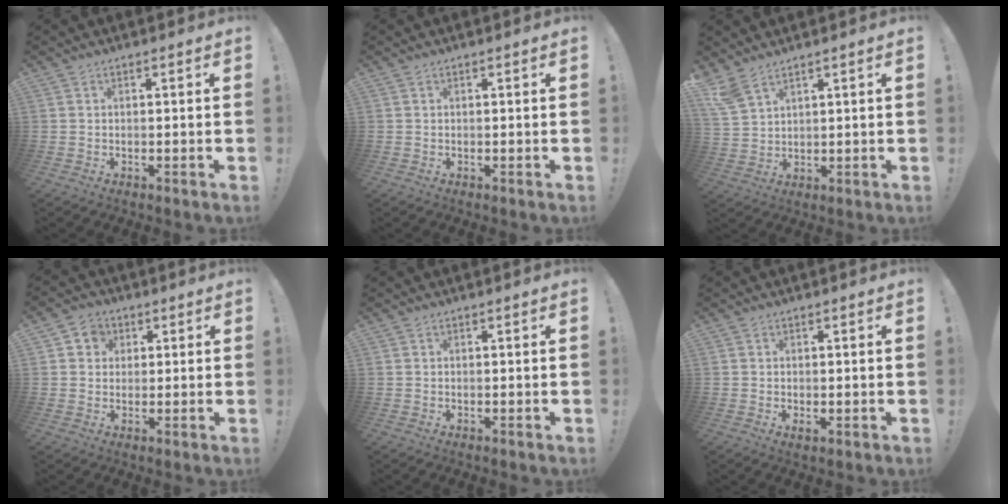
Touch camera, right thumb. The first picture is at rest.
{"total": 0.0}
{"total": 6.2, "force": [4.7, 2.0, 3.5], "torque": [-0.080, -0.015, 0.096]}
{"total": 4.9, "force": [1.2, 4.6, 1.5], "torque": [-0.027, 0.002, 0.024]}
{"total": 0.0}
{"total": 1.0, "force": [0.2, 0.5, 0.8], "torque": [-0.009, -0.001, 0.003]}